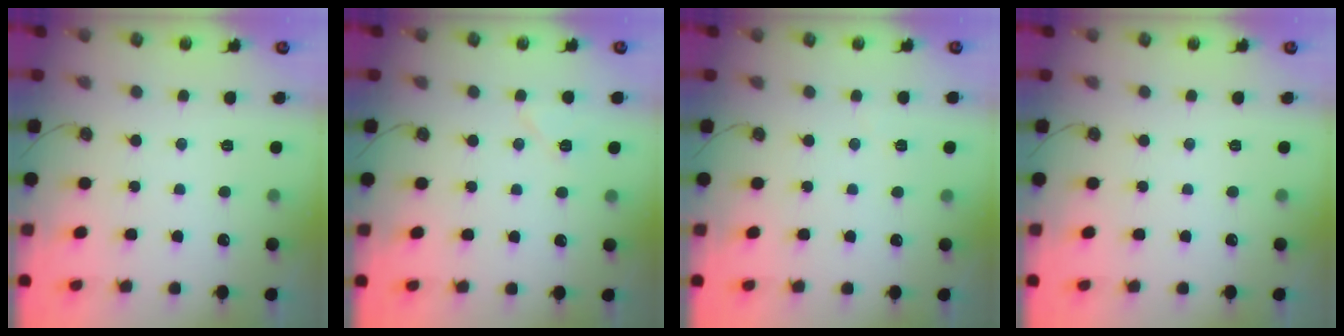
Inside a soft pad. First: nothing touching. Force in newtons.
{"total": 6.3, "press": 6.0, "slide": 2.0}
{"total": 2.2, "press": 2.2, "slide": 0.7}
{"total": 0.0}